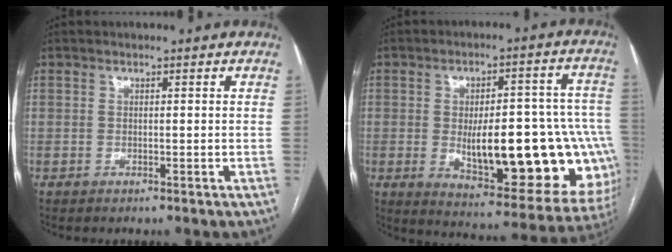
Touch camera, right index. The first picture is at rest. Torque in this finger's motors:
{"motor_torque": [1.37, -0.77, 1.05, 0.21]}